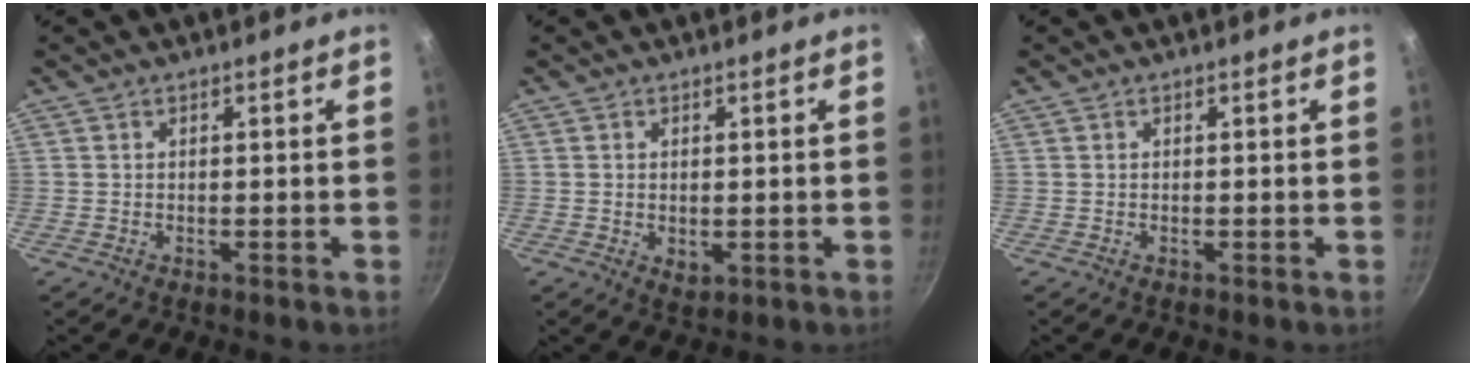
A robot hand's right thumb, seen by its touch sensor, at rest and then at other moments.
{"total": 2.3, "force": [0.0, 1.5, 1.7], "torque": [-0.025, -0.006, 0.003]}
{"total": 0.0}